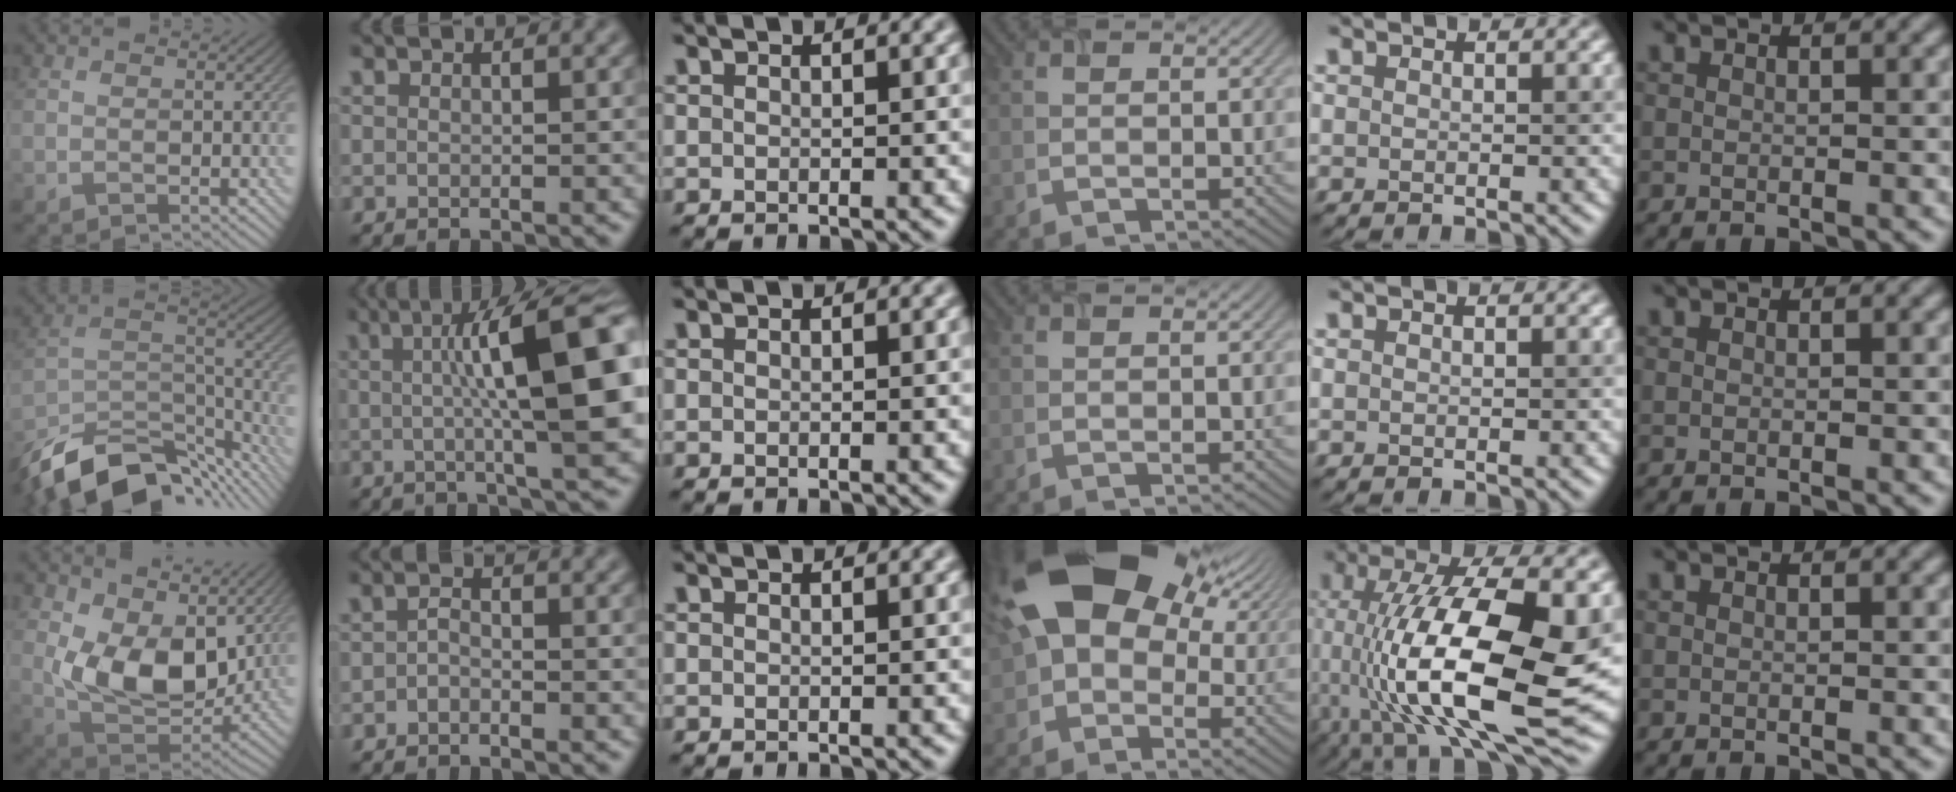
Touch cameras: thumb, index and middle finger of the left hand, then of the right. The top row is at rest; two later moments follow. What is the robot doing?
{"motion": "open", "object": "airpods case & airpods"}